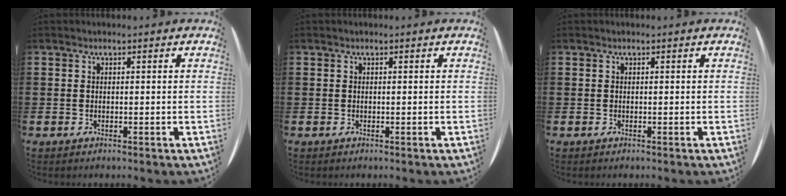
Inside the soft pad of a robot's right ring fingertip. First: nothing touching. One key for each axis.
{"total": 0.0}
{"total": 0.0}